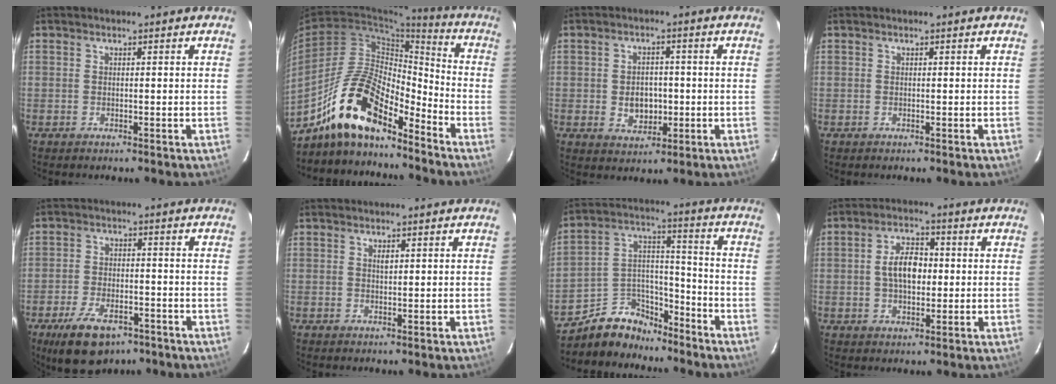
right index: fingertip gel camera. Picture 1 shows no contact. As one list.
[{"total": 15.9, "force": [-12.2, 4.9, 8.9], "torque": [-0.170, 0.010, -0.232]}, {"total": 5.6, "force": [-0.7, 4.4, 3.4], "torque": [-0.065, 0.002, -0.003]}, {"total": 0.0}, {"total": 10.9, "force": [-7.2, 5.1, 6.4], "torque": [-0.141, -0.014, -0.117]}, {"total": 0.9, "force": [0.4, 0.4, 0.7], "torque": [-0.010, 0.002, 0.008]}, {"total": 10.5, "force": [-8.8, 5.3, 1.7], "torque": [-0.039, 0.062, -0.151]}, {"total": 6.6, "force": [0.3, 3.8, 5.4], "torque": [-0.098, 0.012, 0.008]}]